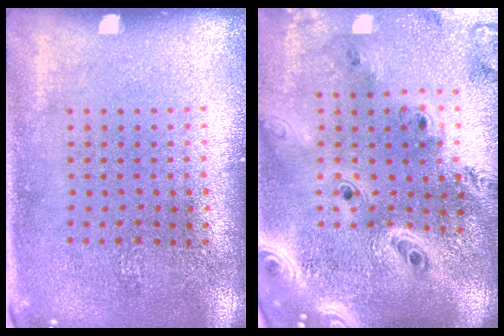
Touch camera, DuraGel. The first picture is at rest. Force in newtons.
{"total": 4.0, "press": 3.1, "slide": 2.6}